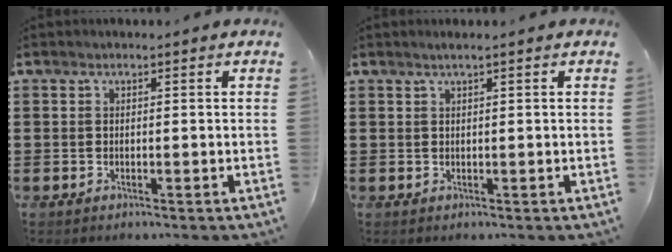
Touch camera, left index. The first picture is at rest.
{"total": 1.0, "force": [0.5, -0.1, 0.9], "torque": [-0.014, -0.001, 0.008]}